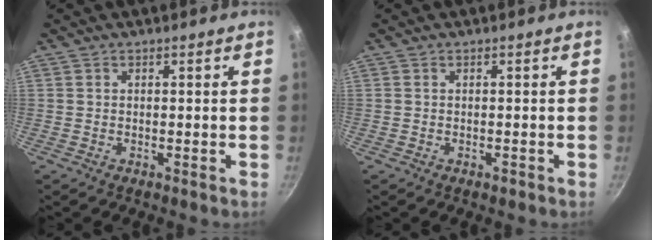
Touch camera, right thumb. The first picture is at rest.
{"total": 0.7, "force": [-0.5, 0.4, 0.4], "torque": [-0.007, 0.002, -0.005]}